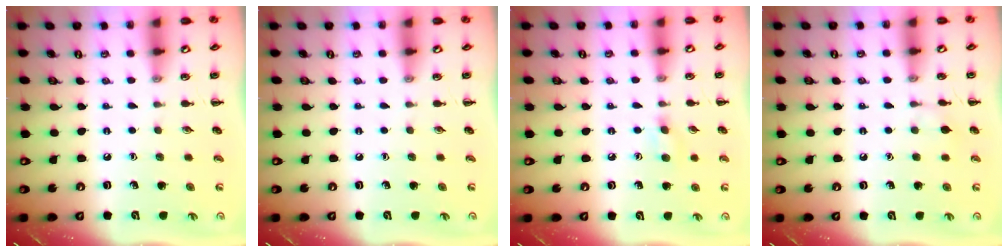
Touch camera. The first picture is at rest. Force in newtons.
{"total": 0.0}
{"total": 5.2, "press": 4.9, "slide": 1.7}
{"total": 4.5, "press": 4.4, "slide": 0.7}